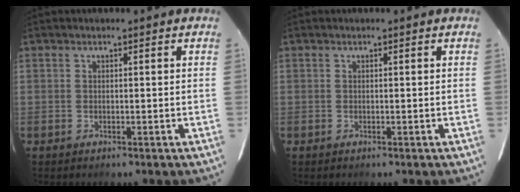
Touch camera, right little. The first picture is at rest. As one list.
[{"total": 0.0}]